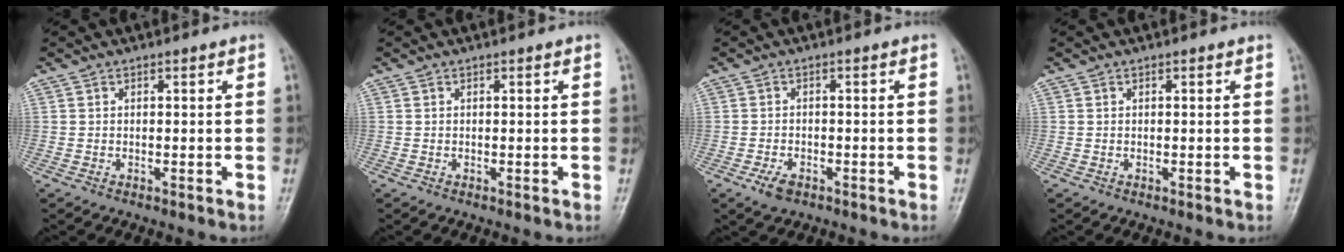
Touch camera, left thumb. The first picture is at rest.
{"total": 0.0}
{"total": 3.0, "force": [-1.9, 1.7, 1.7], "torque": [-0.035, 0.006, -0.031]}
{"total": 0.0}